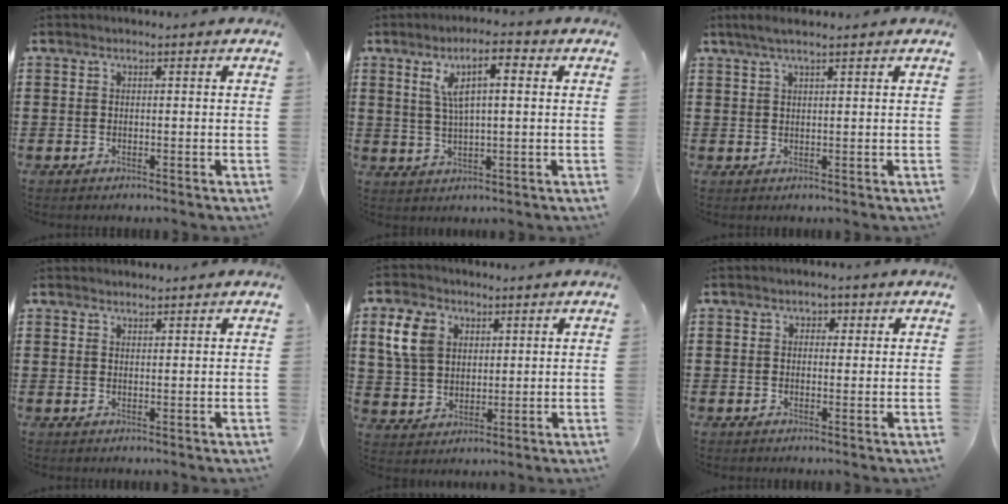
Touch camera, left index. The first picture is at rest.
{"total": 6.9, "force": [2.2, 1.9, 6.2], "torque": [-0.125, 0.012, 0.035]}
{"total": 2.6, "force": [1.7, 0.2, 1.9], "torque": [-0.038, 0.001, 0.031]}
{"total": 1.3, "force": [1.3, 0.2, 0.0], "torque": [-0.003, 0.000, 0.026]}
{"total": 7.5, "force": [3.1, 5.8, 3.7], "torque": [-0.086, 0.018, 0.059]}
{"total": 1.6, "force": [0.0, 1.5, 0.5], "torque": [-0.014, 0.008, -0.003]}